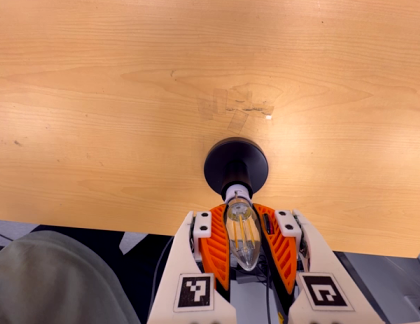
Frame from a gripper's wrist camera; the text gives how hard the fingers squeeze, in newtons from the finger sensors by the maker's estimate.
{"total": 25.3, "left": 25.1, "right": 25.4}